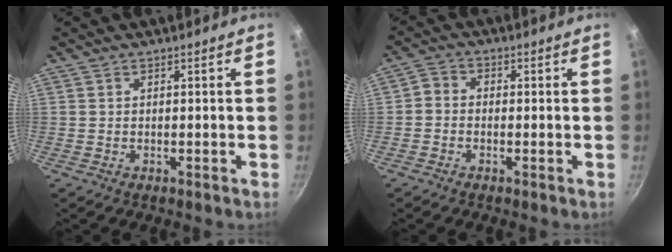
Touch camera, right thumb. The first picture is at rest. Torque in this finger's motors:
{"motor_torque": [-0.39, 0.25, 0.15, -0.47, 0.07]}